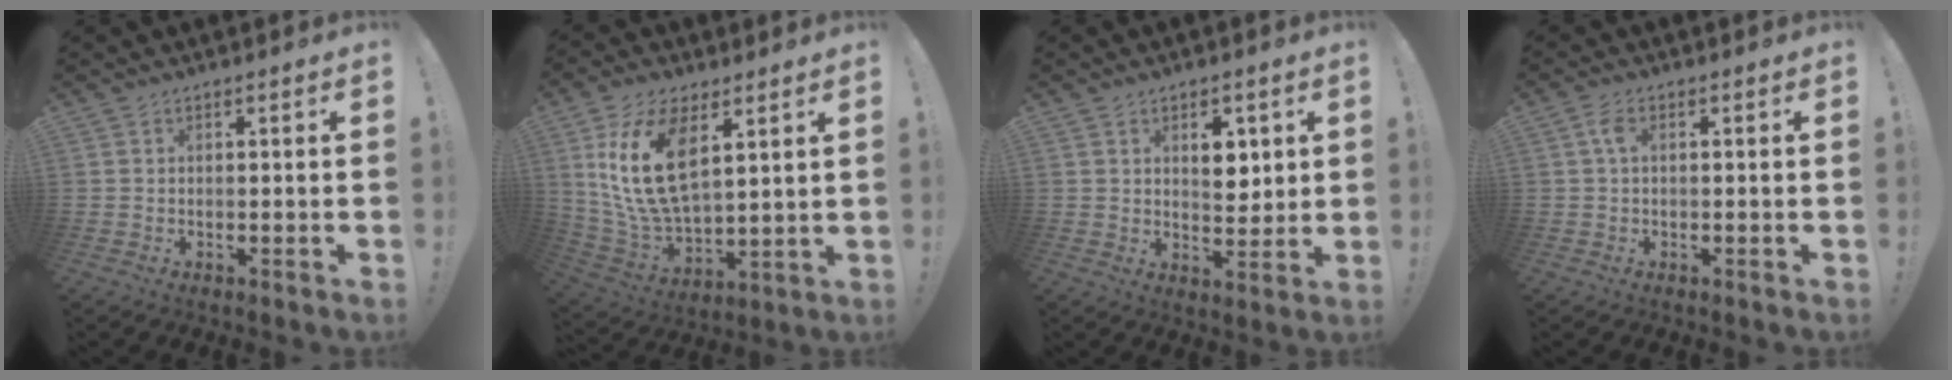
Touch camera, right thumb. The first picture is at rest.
{"total": 18.2, "force": [7.1, 9.9, 13.5], "torque": [-0.288, -0.031, 0.121]}
{"total": 6.5, "force": [2.6, 4.4, 4.0], "torque": [-0.034, -0.016, 0.040]}
{"total": 3.3, "force": [0.6, 1.8, 2.7], "torque": [-0.055, 0.009, 0.011]}